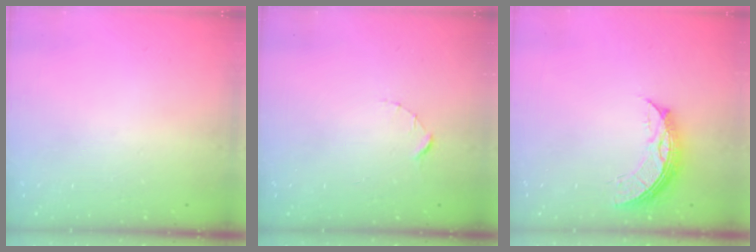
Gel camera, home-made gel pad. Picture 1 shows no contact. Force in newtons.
{"total": 1.5, "press": 1.5, "slide": 0.2}
{"total": 8.8, "press": 8.7, "slide": 0.6}